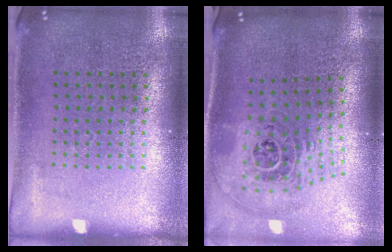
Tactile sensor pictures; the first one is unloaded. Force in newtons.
{"total": 2.0, "press": 1.5, "slide": 1.4}